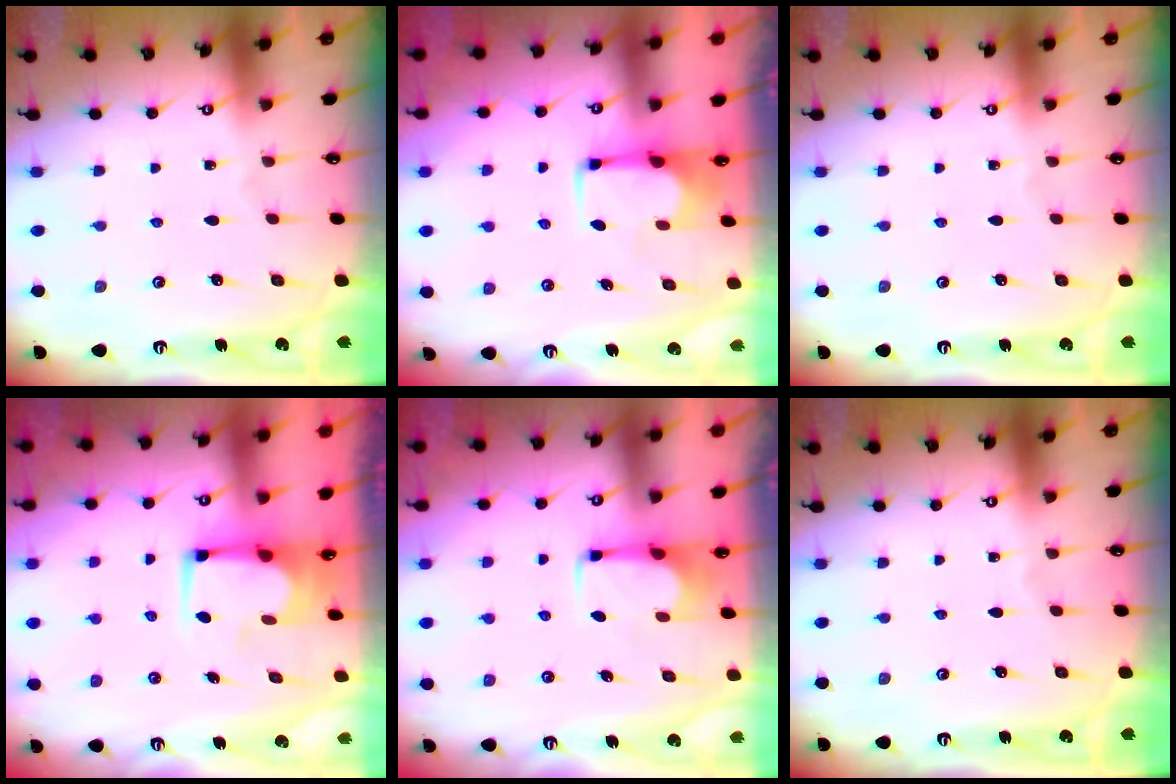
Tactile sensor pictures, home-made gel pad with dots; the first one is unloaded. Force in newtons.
{"total": 1.7, "press": 1.6, "slide": 0.6}
{"total": 0.0}
{"total": 3.8, "press": 3.8, "slide": 0.4}
{"total": 2.8, "press": 2.8, "slide": 0.5}
{"total": 0.0}